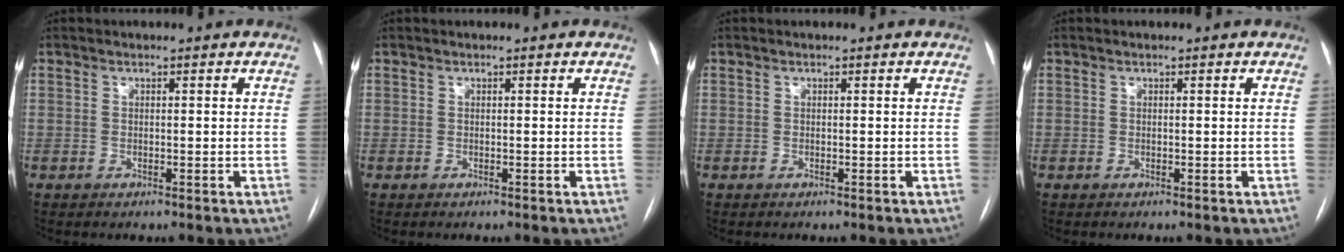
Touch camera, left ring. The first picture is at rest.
{"total": 0.0}
{"total": 0.0}
{"total": 0.0}